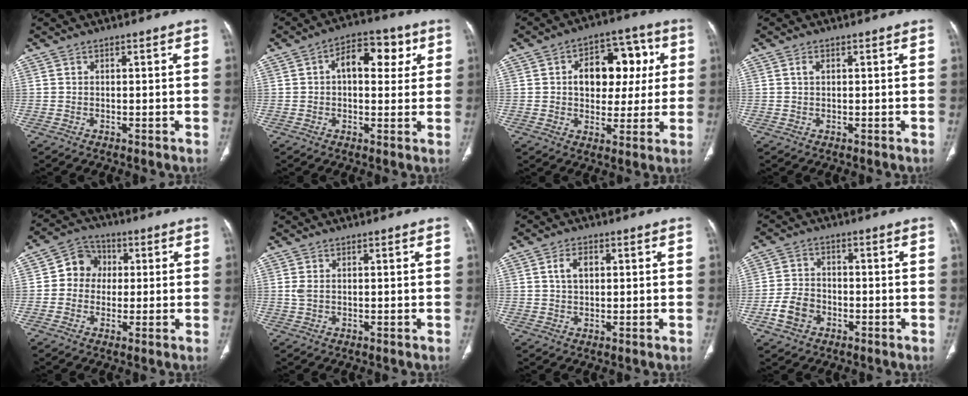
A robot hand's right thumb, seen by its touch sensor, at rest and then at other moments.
{"total": 9.4, "force": [2.6, 5.4, 7.2], "torque": [-0.075, 0.015, 0.033]}
{"total": 14.3, "force": [2.6, 9.9, 10.0], "torque": [-0.085, 0.021, 0.037]}
{"total": 1.1, "force": [0.3, 0.6, 0.8], "torque": [-0.014, 0.001, 0.005]}
{"total": 7.0, "force": [0.6, 6.3, 3.1], "torque": [-0.021, 0.015, -0.003]}
{"total": 1.2, "force": [0.2, 0.6, 1.0], "torque": [-0.030, 0.002, 0.010]}
{"total": 3.6, "force": [0.9, 2.3, 2.7], "torque": [-0.044, 0.004, 0.015]}
{"total": 6.3, "force": [-2.6, 4.7, 3.2], "torque": [-0.055, 0.020, -0.046]}